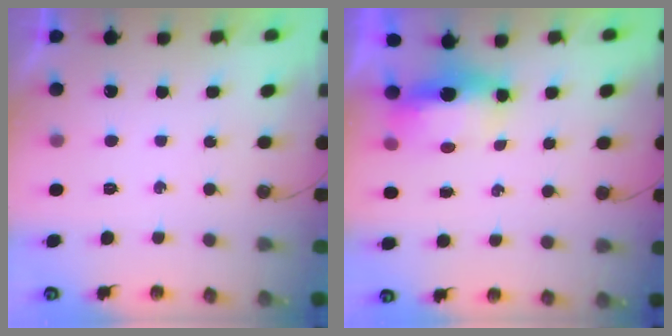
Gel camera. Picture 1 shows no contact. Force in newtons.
{"total": 6.7, "press": 6.6, "slide": 1.0}